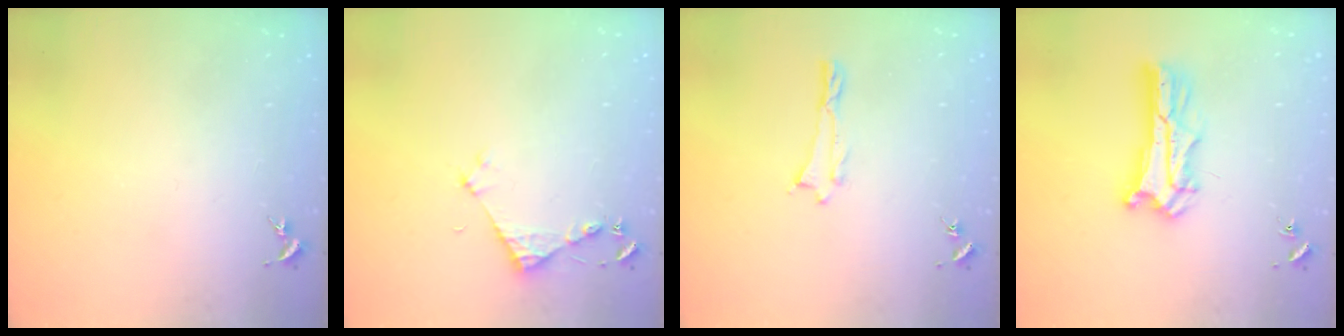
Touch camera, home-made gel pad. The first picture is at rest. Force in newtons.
{"total": 3.3, "press": 3.3, "slide": 0.3}
{"total": 0.0}
{"total": 6.6, "press": 6.6, "slide": 0.6}